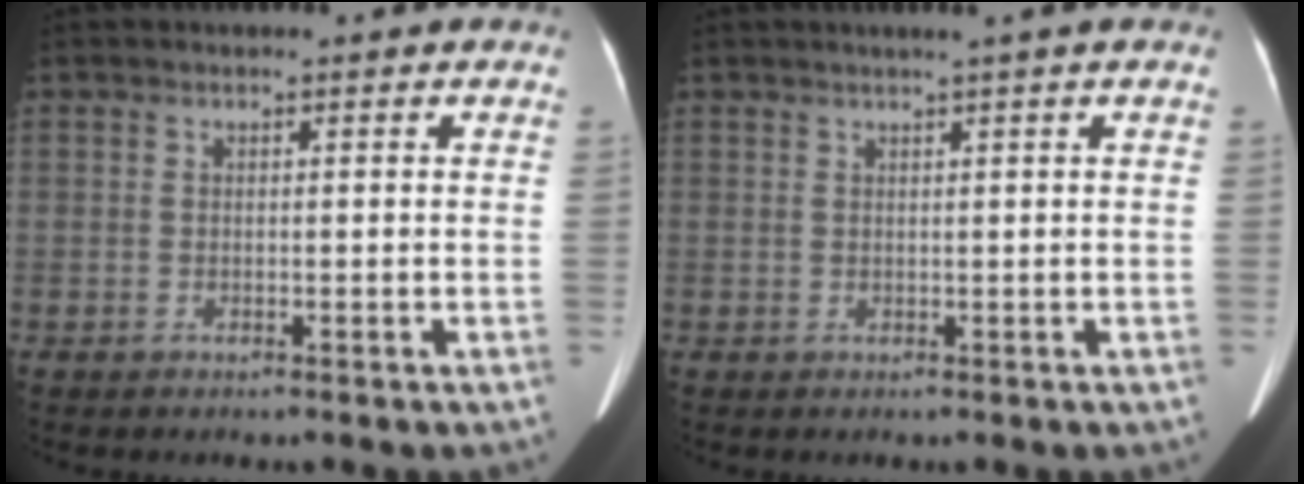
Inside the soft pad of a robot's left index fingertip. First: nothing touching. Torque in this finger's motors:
{"motor_torque": [0.09, -0.10, 0.00, 0.04]}